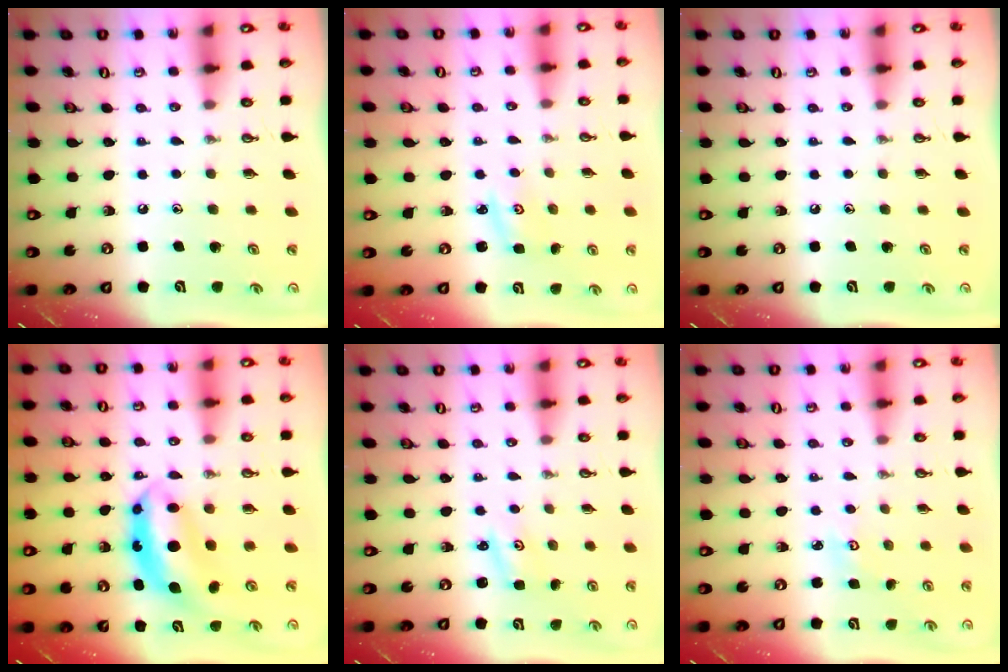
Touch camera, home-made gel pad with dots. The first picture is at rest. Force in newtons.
{"total": 3.0, "press": 2.9, "slide": 0.4}
{"total": 0.0}
{"total": 7.0, "press": 7.0, "slide": 0.7}
{"total": 1.5, "press": 1.5, "slide": 0.2}
{"total": 3.1, "press": 3.1, "slide": 0.3}